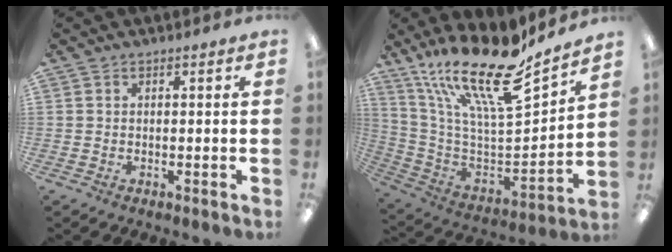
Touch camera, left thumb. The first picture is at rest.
{"total": 22.0, "force": [16.5, 5.4, 13.4], "torque": [-0.243, -0.124, 0.280]}